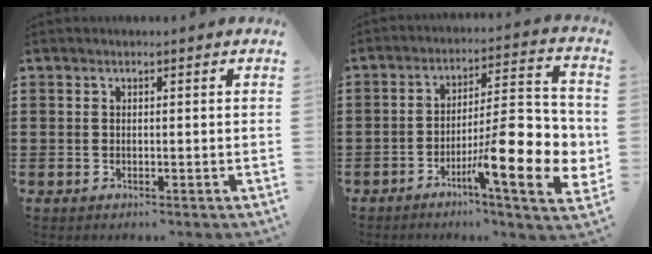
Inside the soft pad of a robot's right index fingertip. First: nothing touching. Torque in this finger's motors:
{"motor_torque": [1.21, -0.93, 0.49, 0.21]}